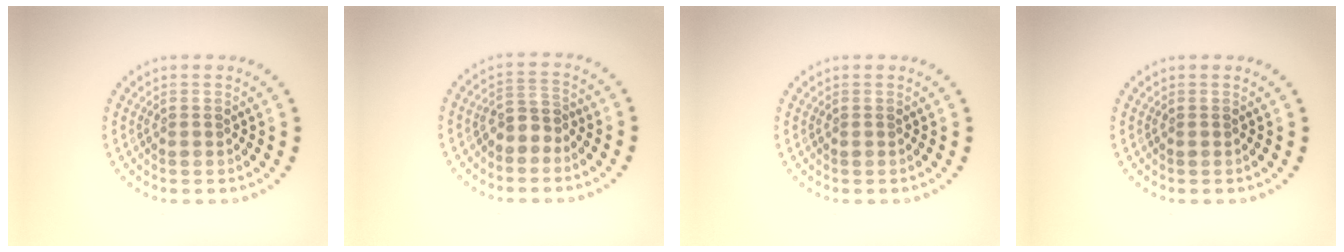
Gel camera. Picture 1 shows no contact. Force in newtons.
{"total": 2.2, "press": 1.9, "slide": 1.2}
{"total": 0.0}
{"total": 0.0}